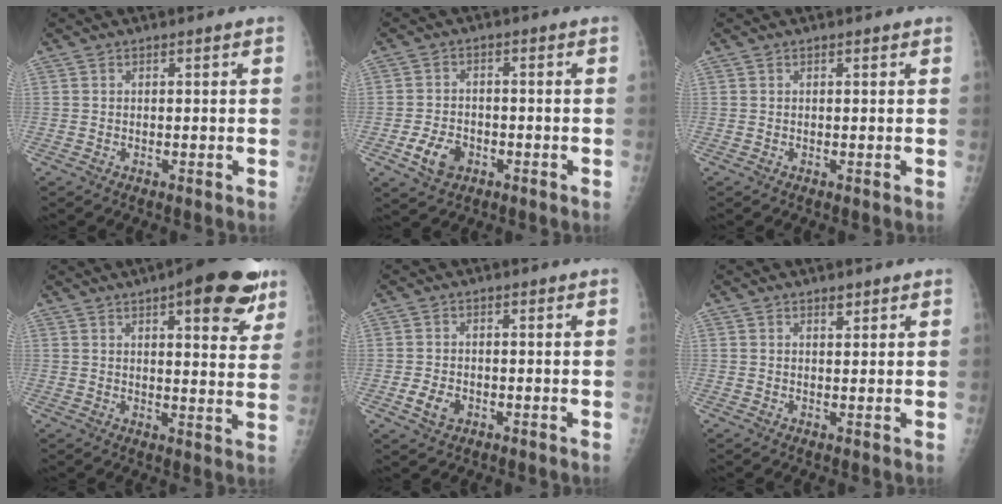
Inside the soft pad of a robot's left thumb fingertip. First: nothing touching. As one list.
[{"total": 5.7, "force": [-2.6, 4.1, 3.1], "torque": [-0.044, 0.012, -0.041]}, {"total": 0.0}, {"total": 15.6, "force": [8.6, 5.1, 12.0], "torque": [-0.119, -0.030, 0.107]}, {"total": 3.4, "force": [-1.3, 2.4, 2.0], "torque": [-0.029, 0.003, -0.018]}, {"total": 1.2, "force": [0.9, 0.5, 0.6], "torque": [0.002, -0.006, 0.014]}]